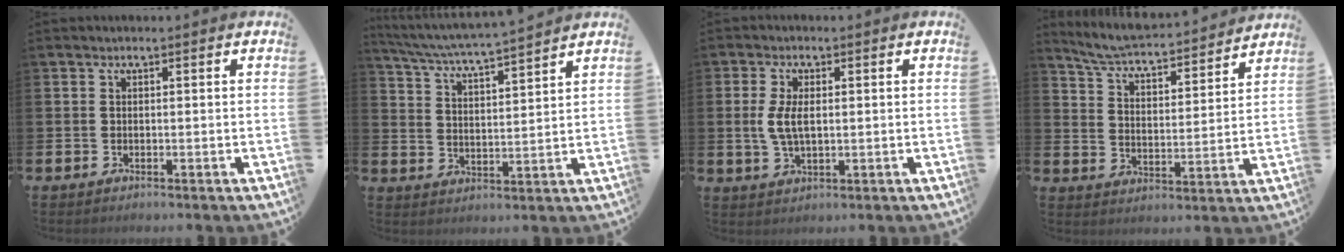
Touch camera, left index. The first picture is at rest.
{"total": 5.3, "force": [5.1, -0.4, 1.4], "torque": [-0.051, -0.039, 0.085]}
{"total": 4.3, "force": [0.7, 2.1, 3.7], "torque": [-0.069, 0.005, 0.009]}
{"total": 5.8, "force": [5.5, 0.5, 1.5], "torque": [-0.055, -0.048, 0.090]}